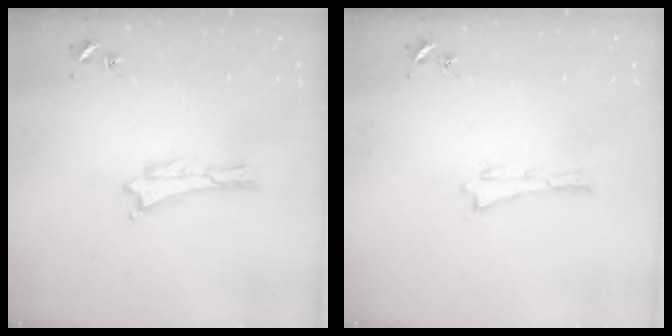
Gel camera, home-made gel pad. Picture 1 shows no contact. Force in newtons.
{"total": 0.0}